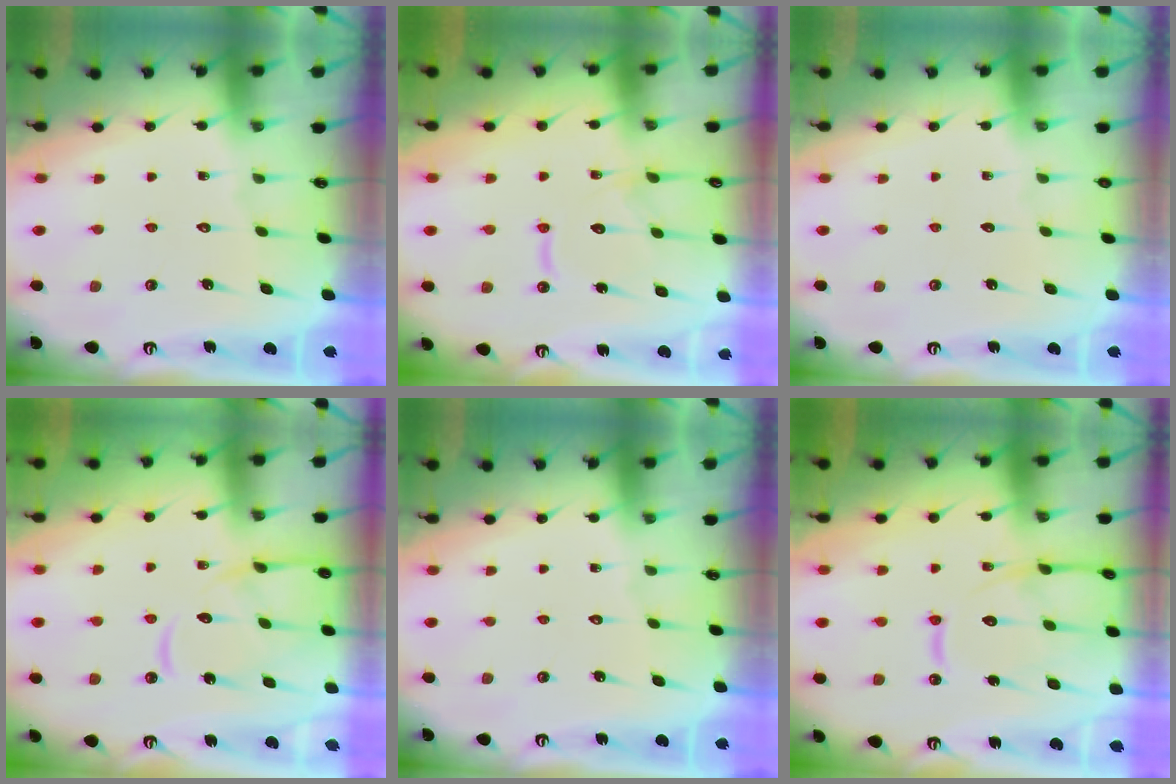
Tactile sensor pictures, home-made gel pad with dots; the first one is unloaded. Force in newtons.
{"total": 12.7, "press": 12.7, "slide": 1.3}
{"total": 0.0}
{"total": 13.2, "press": 13.2, "slide": 1.2}
{"total": 0.0}
{"total": 14.4, "press": 14.4, "slide": 1.4}